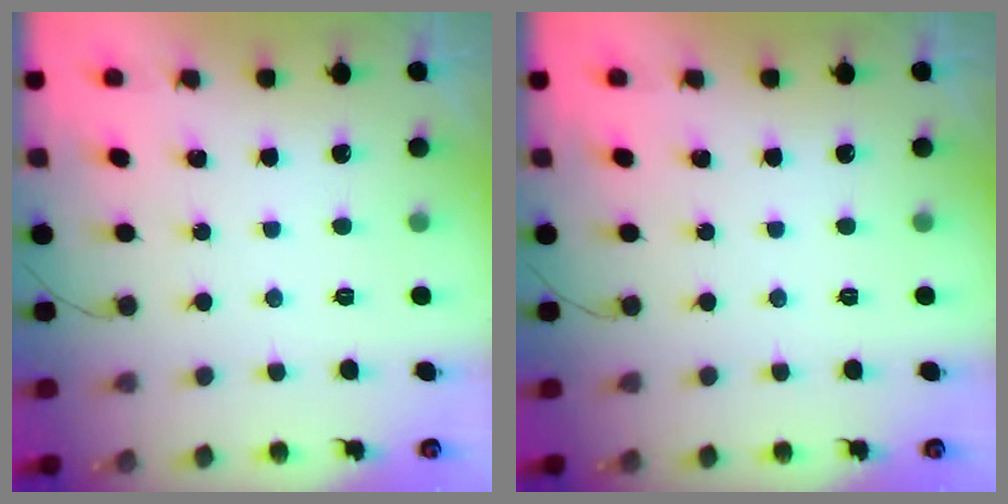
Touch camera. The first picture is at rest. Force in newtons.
{"total": 0.0}